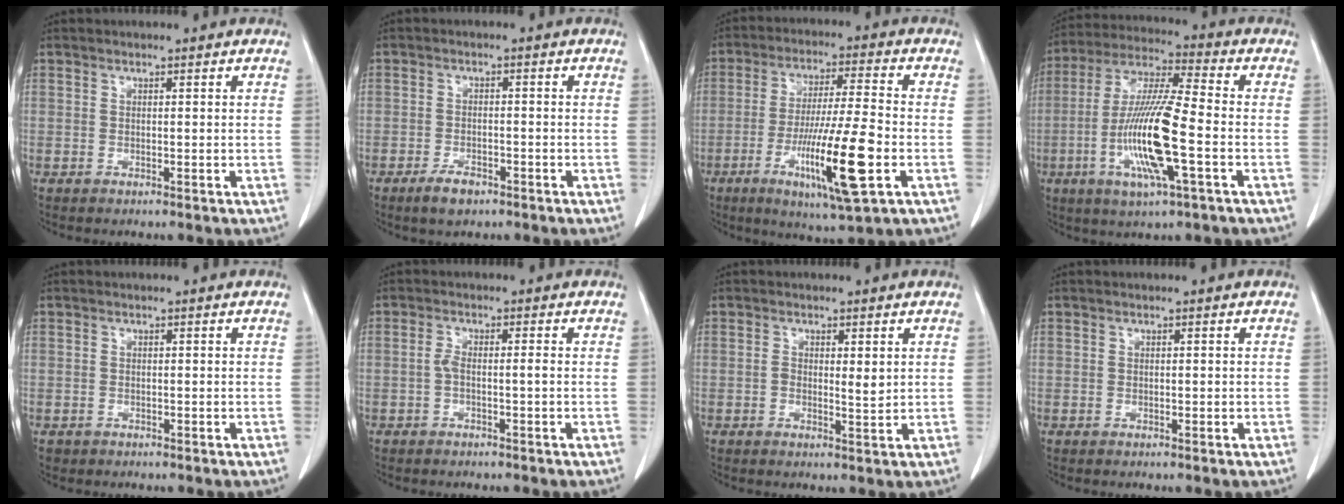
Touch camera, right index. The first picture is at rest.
{"total": 3.6, "force": [-2.5, 1.5, 2.0], "torque": [-0.040, 0.000, -0.038]}
{"total": 14.7, "force": [-4.8, 0.5, 13.9], "torque": [-0.257, -0.024, -0.082]}
{"total": 15.2, "force": [-3.9, 1.1, 14.7], "torque": [-0.297, -0.011, -0.075]}
{"total": 0.9, "force": [-0.5, 0.7, -0.1], "torque": [-0.010, 0.004, -0.008]}
{"total": 2.1, "force": [-0.6, 0.3, 2.0], "torque": [-0.039, 0.006, -0.011]}
{"total": 2.6, "force": [0.4, 1.0, 2.4], "torque": [-0.036, -0.004, 0.007]}
{"total": 0.0}